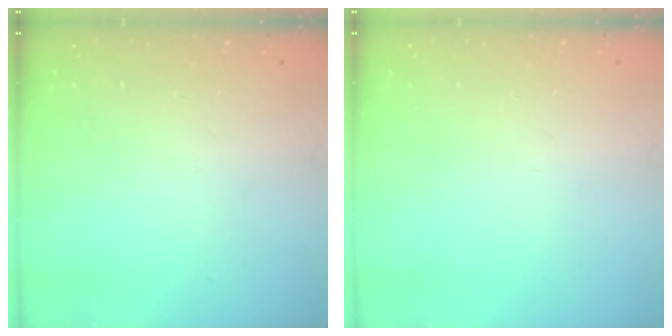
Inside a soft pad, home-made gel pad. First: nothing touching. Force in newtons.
{"total": 0.0}